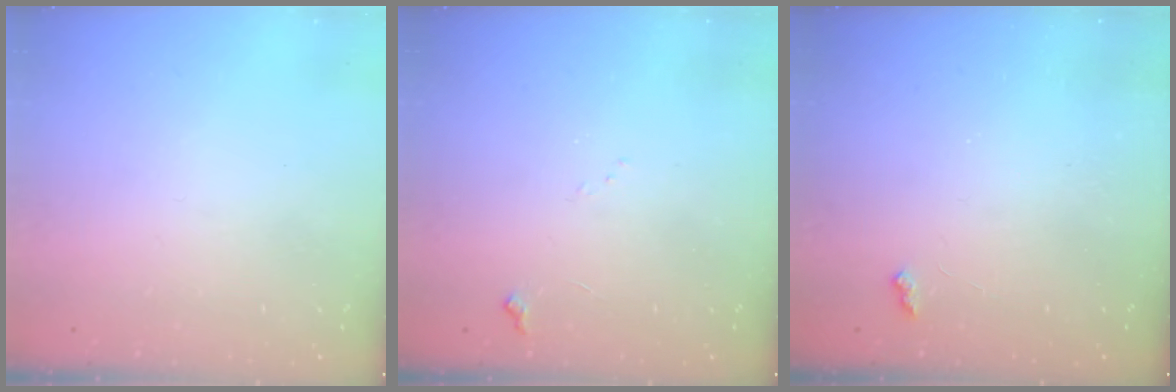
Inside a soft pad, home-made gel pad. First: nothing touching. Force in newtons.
{"total": 5.5, "press": 5.5, "slide": 0.6}
{"total": 2.1, "press": 2.1, "slide": 0.5}